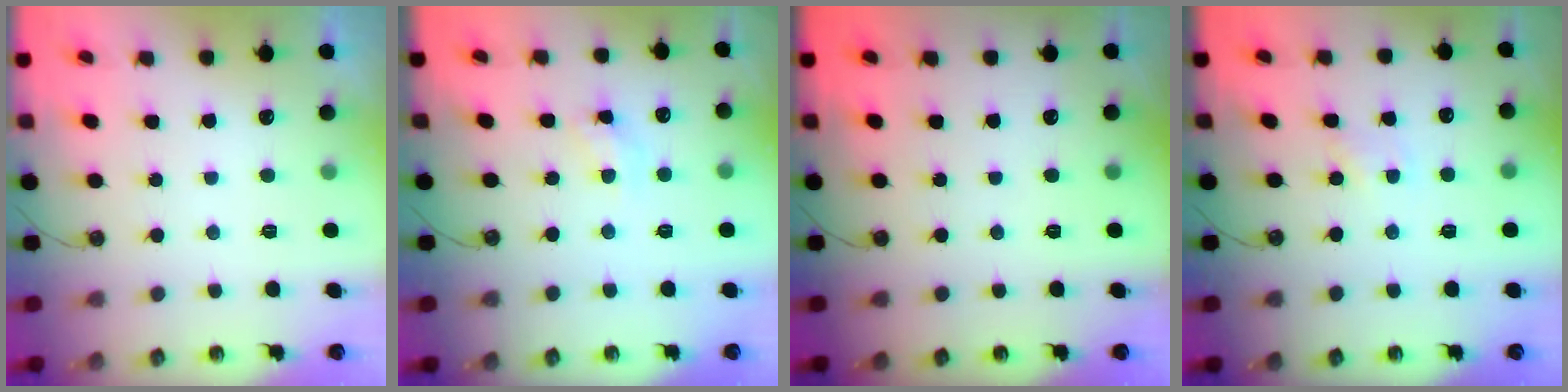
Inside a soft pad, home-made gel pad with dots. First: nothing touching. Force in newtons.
{"total": 6.5, "press": 6.4, "slide": 0.4}
{"total": 0.0}
{"total": 2.3, "press": 2.3, "slide": 0.3}